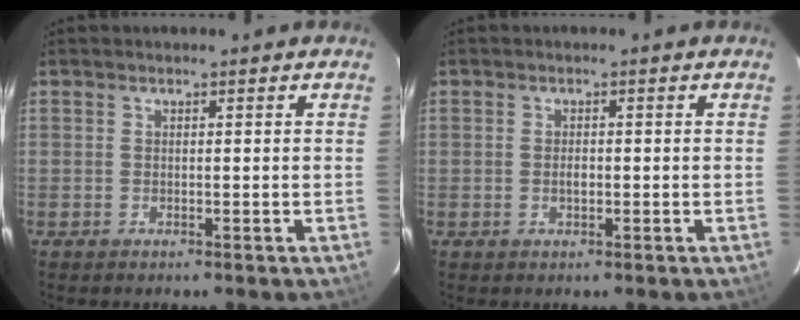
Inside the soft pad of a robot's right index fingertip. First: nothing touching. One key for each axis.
{"total": 1.3, "fx": -0.3, "fy": 0.7, "fz": 1.0, "tx": -0.019, "ty": 0.003, "tz": -0.004}